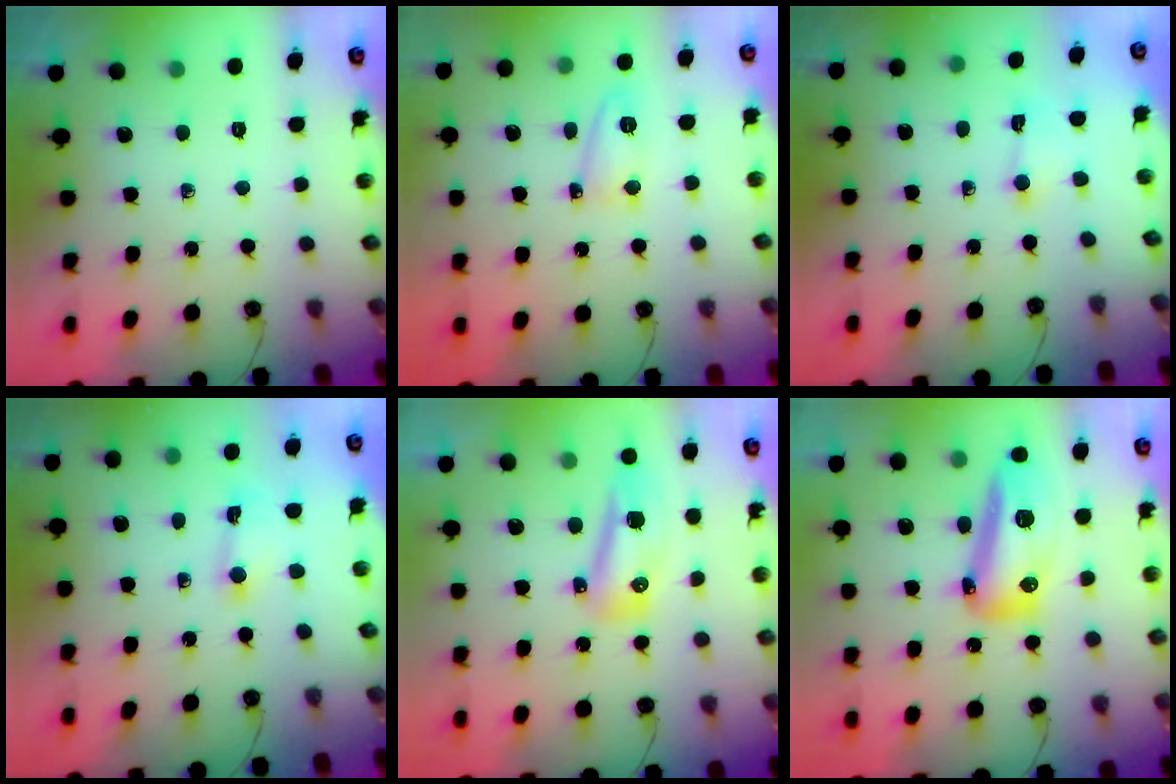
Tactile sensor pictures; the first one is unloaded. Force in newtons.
{"total": 6.2, "press": 6.1, "slide": 0.5}
{"total": 1.2, "press": 1.0, "slide": 0.6}
{"total": 1.5, "press": 1.5, "slide": 0.2}
{"total": 9.4, "press": 9.4, "slide": 1.2}
{"total": 16.8, "press": 16.6, "slide": 2.2}